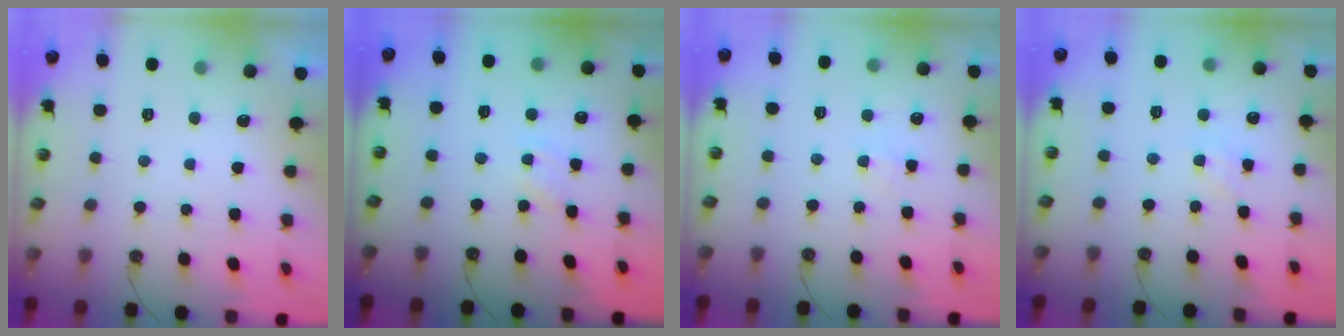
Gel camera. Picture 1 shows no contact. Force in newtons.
{"total": 1.5, "press": 1.5, "slide": 0.3}
{"total": 2.3, "press": 2.3, "slide": 0.4}
{"total": 2.1, "press": 2.1, "slide": 0.4}